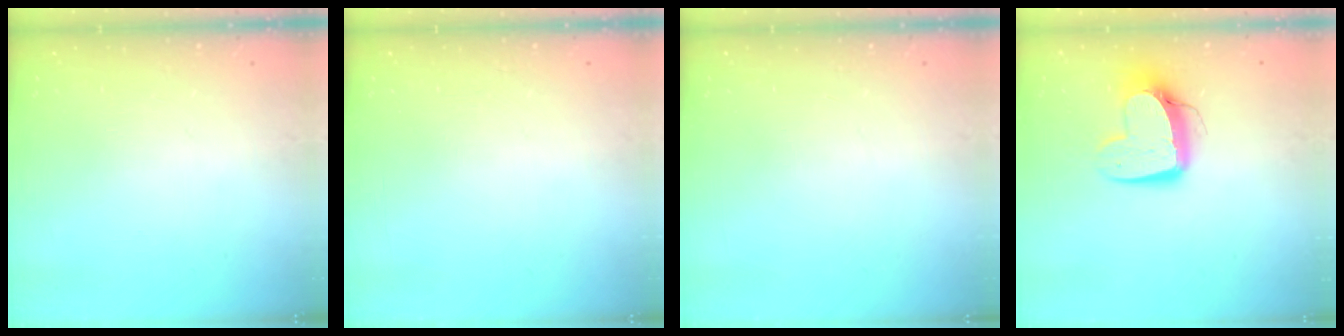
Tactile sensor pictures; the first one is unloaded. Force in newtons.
{"total": 0.0}
{"total": 0.0}
{"total": 12.2, "press": 12.1, "slide": 1.3}